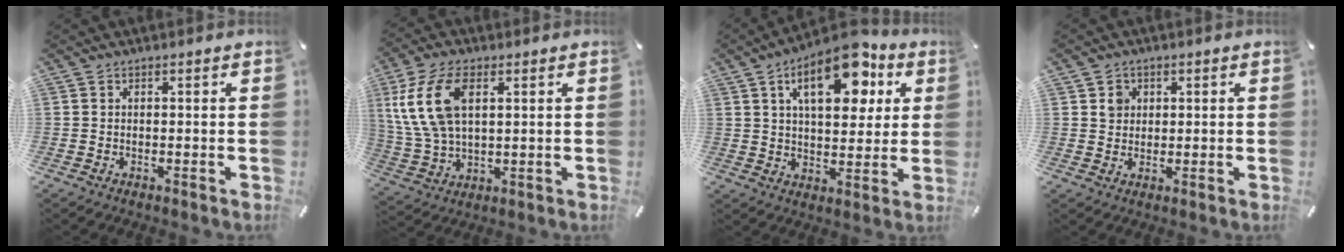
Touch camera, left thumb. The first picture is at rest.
{"total": 13.1, "force": [4.2, 7.6, 9.7], "torque": [-0.238, 0.001, 0.072]}
{"total": 16.6, "force": [8.2, 8.4, 11.8], "torque": [-0.169, -0.022, 0.134]}
{"total": 3.3, "force": [1.1, 3.1, 0.3], "torque": [0.004, -0.001, 0.016]}